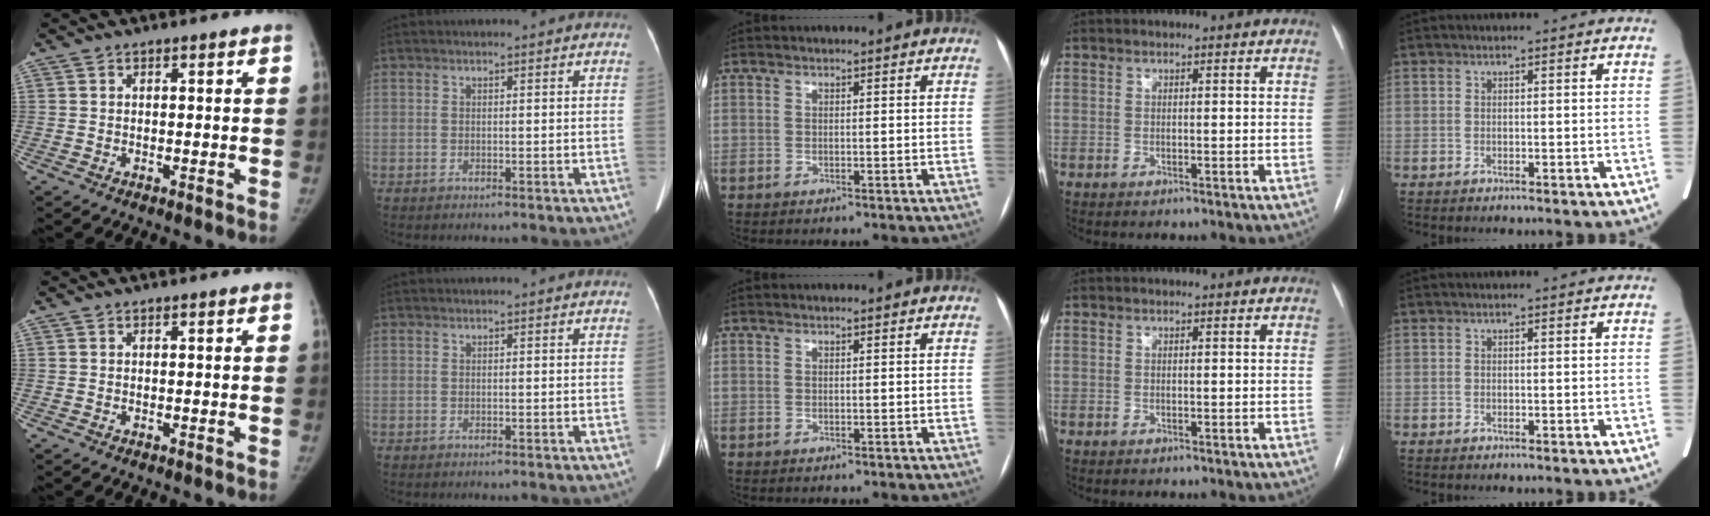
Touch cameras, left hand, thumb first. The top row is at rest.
{}